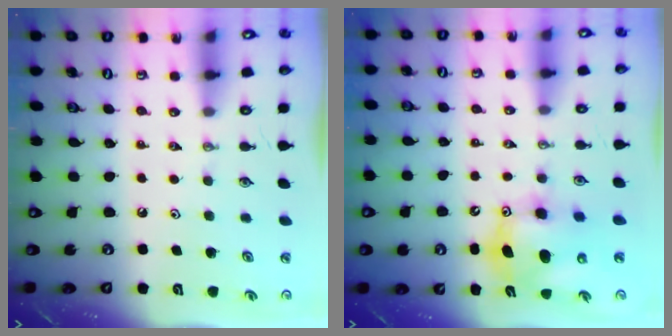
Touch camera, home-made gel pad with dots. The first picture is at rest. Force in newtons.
{"total": 10.3, "press": 10.0, "slide": 2.4}